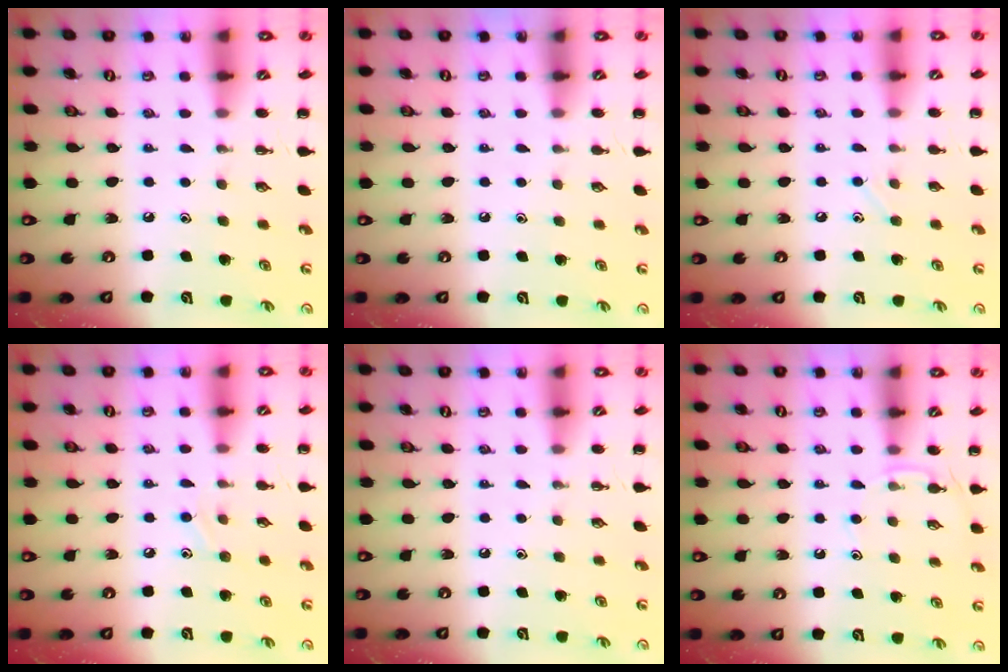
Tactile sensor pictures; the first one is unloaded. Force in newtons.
{"total": 0.0}
{"total": 4.0, "press": 3.8, "slide": 1.2}
{"total": 5.5, "press": 5.3, "slide": 1.7}
{"total": 0.0}
{"total": 5.4, "press": 5.2, "slide": 1.4}